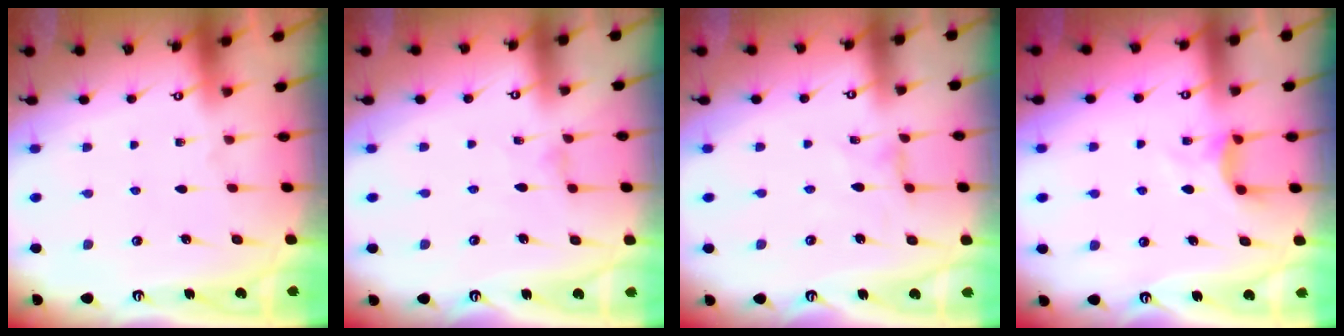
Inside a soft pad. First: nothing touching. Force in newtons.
{"total": 0.0}
{"total": 0.5, "press": 0.5, "slide": 0.2}
{"total": 4.7, "press": 4.7, "slide": 0.6}